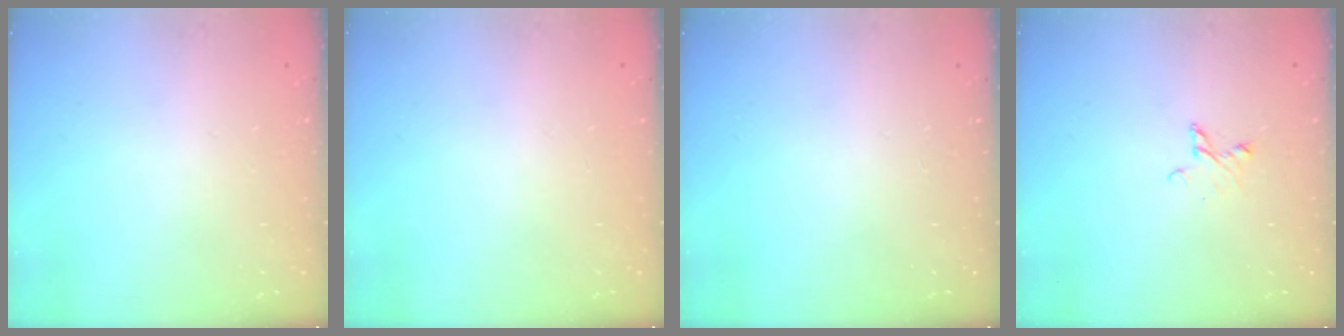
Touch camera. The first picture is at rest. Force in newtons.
{"total": 0.0}
{"total": 0.0}
{"total": 3.7, "press": 3.7, "slide": 0.3}